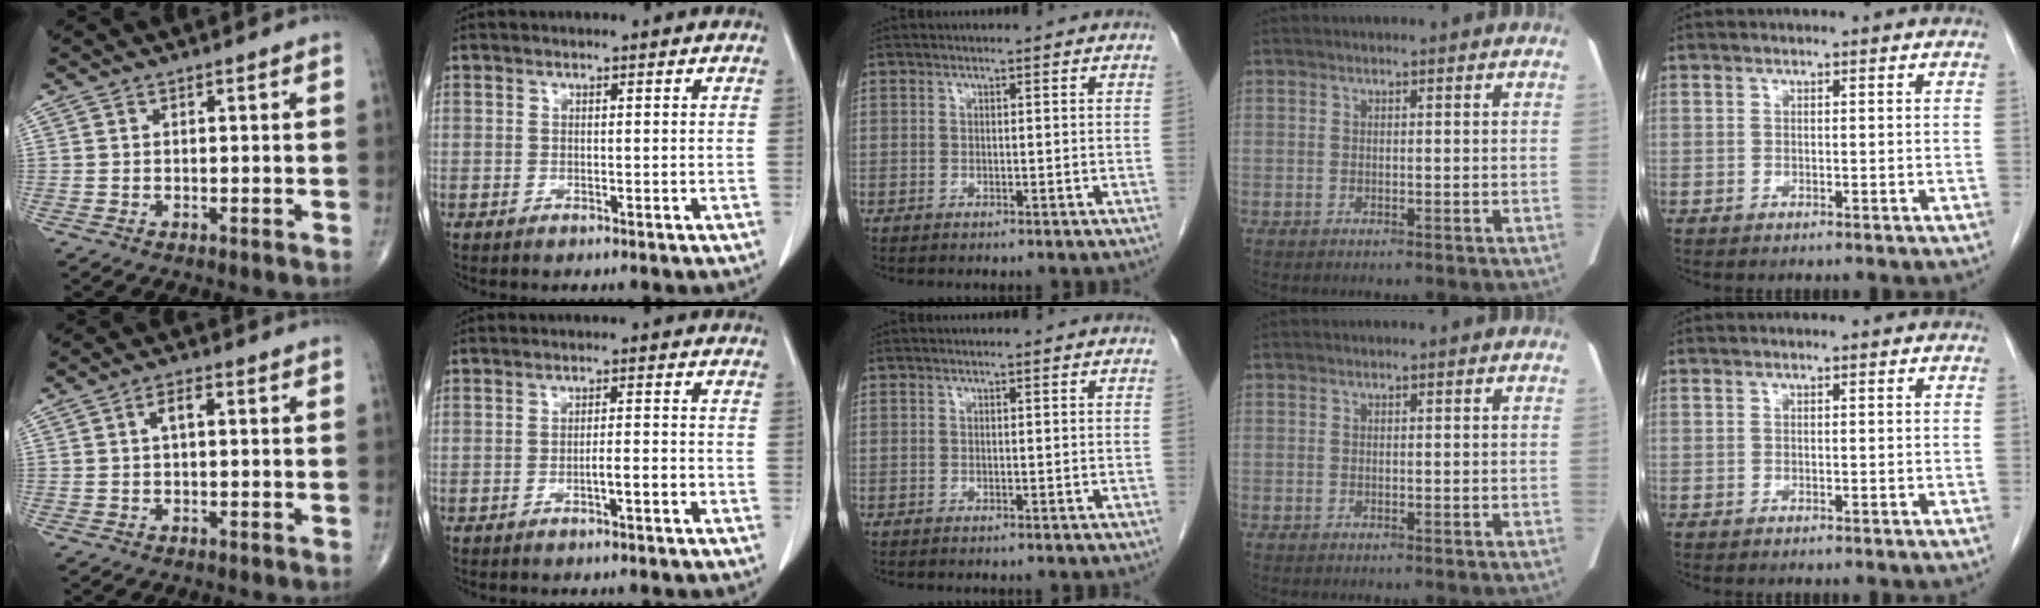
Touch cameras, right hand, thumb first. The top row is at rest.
{"thumb": {"total": 2.7, "force": [0.5, 1.2, 2.4], "torque": [-0.044, 0.008, 0.007]}, "index": {"total": 2.5, "force": [-1.2, 0.2, 2.2], "torque": [-0.035, 0.002, -0.018]}}